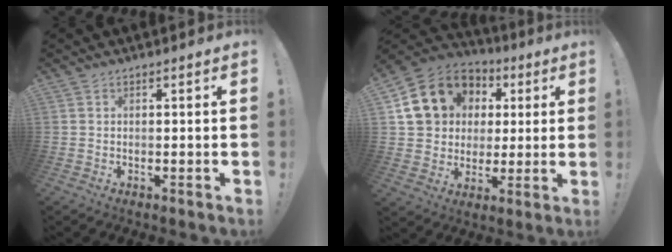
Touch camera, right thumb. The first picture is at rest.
{"total": 17.3, "force": [5.9, 14.5, 7.6], "torque": [-0.108, -0.015, 0.134]}